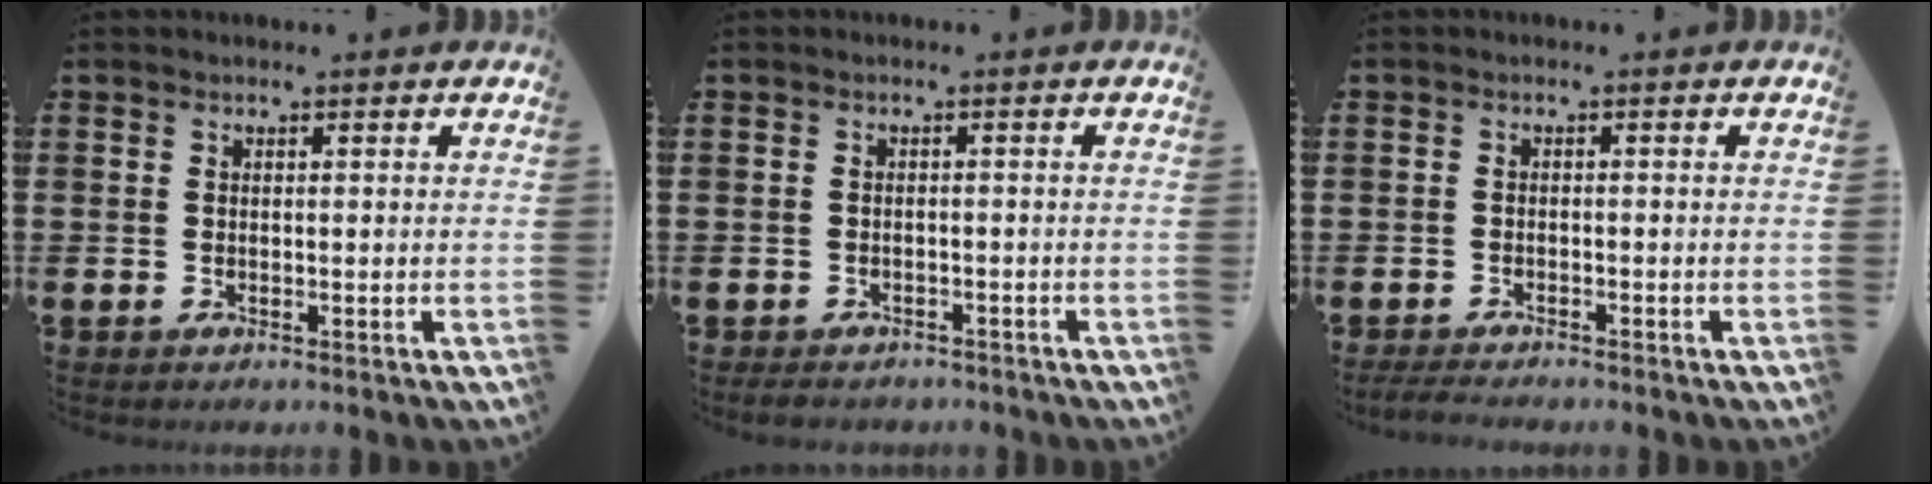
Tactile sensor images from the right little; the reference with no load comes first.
{"total": 1.1, "force": [-1.1, 0.3, 0.2], "torque": [-0.007, 0.002, -0.023]}
{"total": 1.3, "force": [-1.2, 0.1, 0.5], "torque": [-0.010, 0.002, -0.025]}